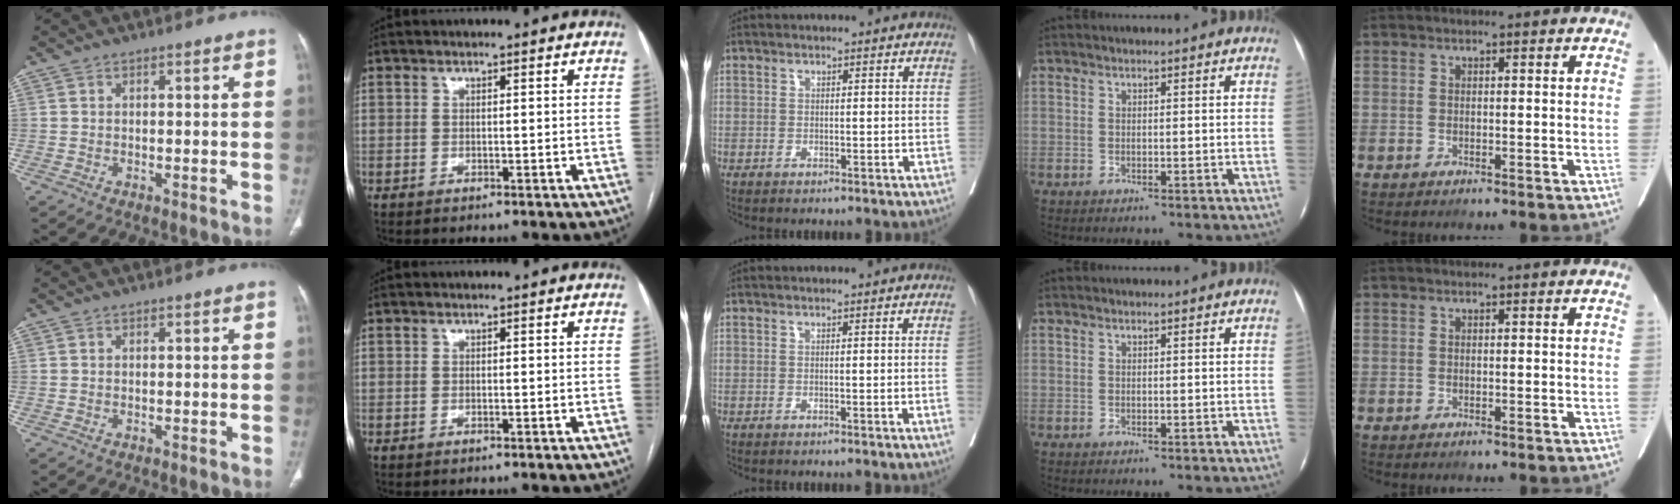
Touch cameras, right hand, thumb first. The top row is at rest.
{"middle": {"total": 1.2, "force": [-0.2, -0.5, 1.1], "torque": [-0.010, -0.001, -0.001]}}